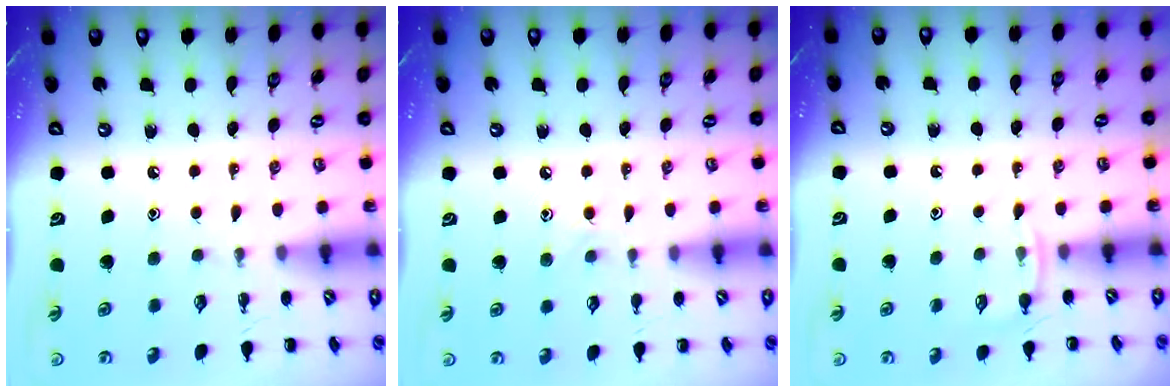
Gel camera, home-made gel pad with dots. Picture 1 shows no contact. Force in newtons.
{"total": 6.7, "press": 6.4, "slide": 2.1}
{"total": 4.0, "press": 3.8, "slide": 1.3}